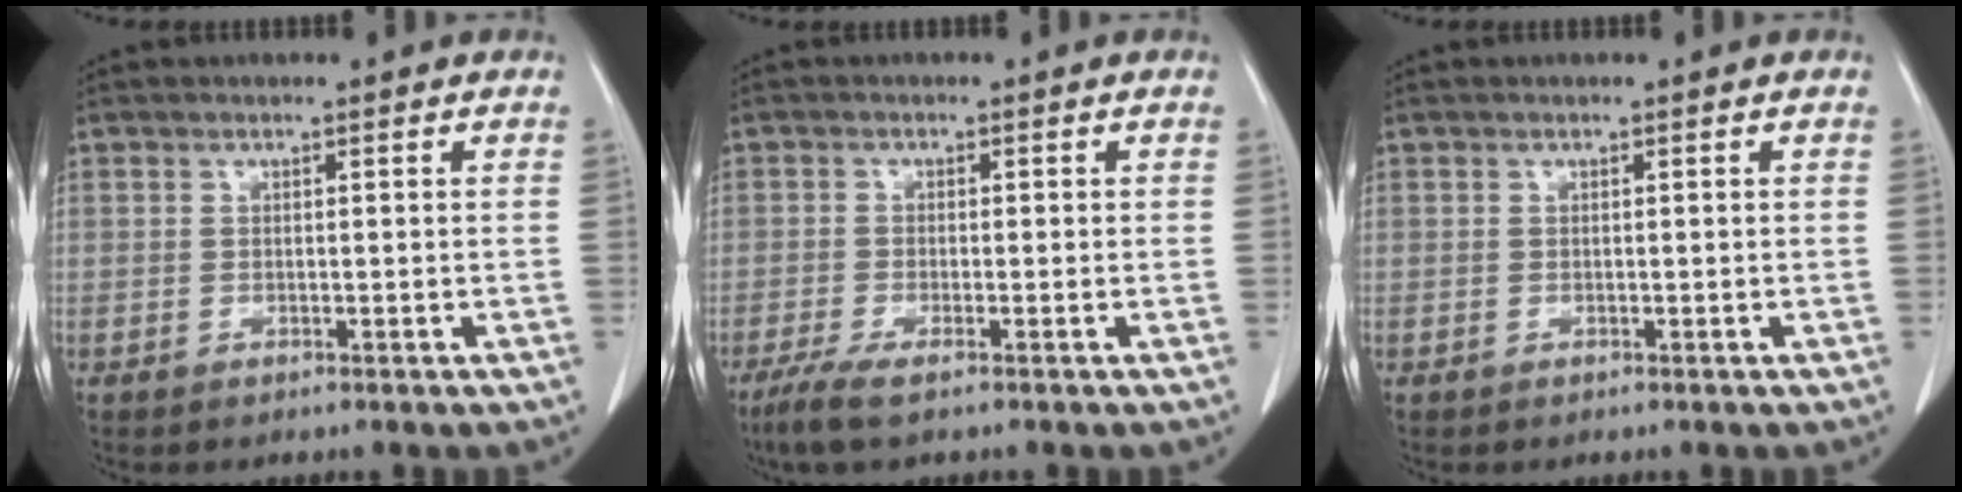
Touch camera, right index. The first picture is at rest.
{"total": 3.5, "force": [-2.3, 0.3, 2.6], "torque": [-0.055, -0.010, -0.048]}
{"total": 0.0}